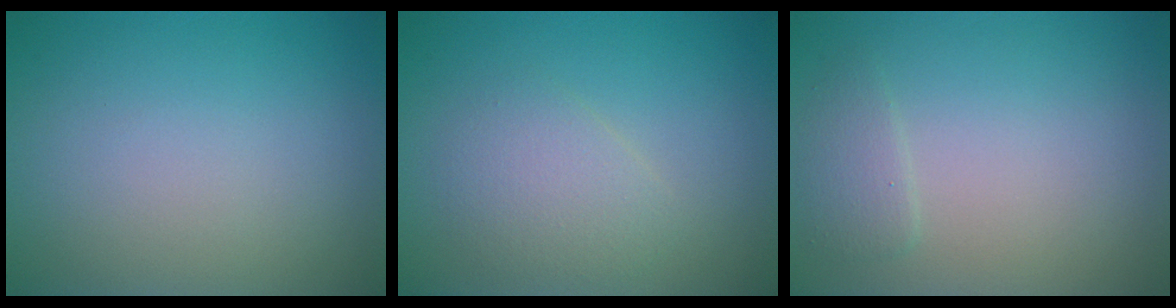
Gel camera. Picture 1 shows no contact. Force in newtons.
{"total": 2.6, "press": 2.6, "slide": 0.1}
{"total": 1.4, "press": 1.4, "slide": 0.1}